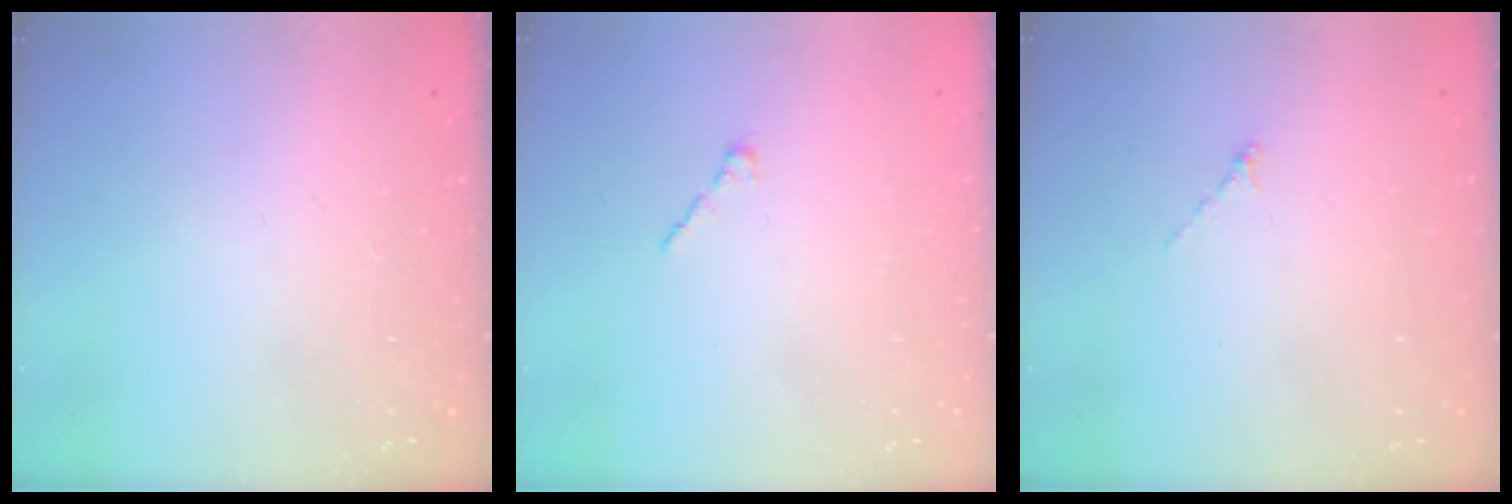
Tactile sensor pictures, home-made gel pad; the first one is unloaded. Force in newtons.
{"total": 1.7, "press": 1.7, "slide": 0.5}
{"total": 0.0}